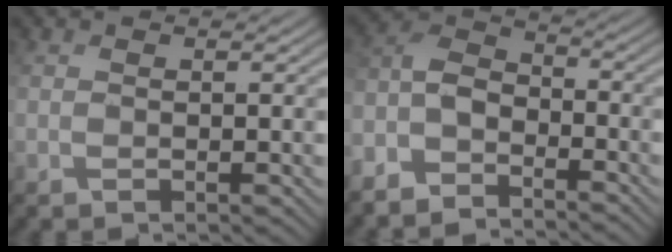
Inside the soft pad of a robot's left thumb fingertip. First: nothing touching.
{"total": 7.8, "force": [-6.2, 3.4, 3.3], "torque": [-0.076, -0.003, -0.137]}